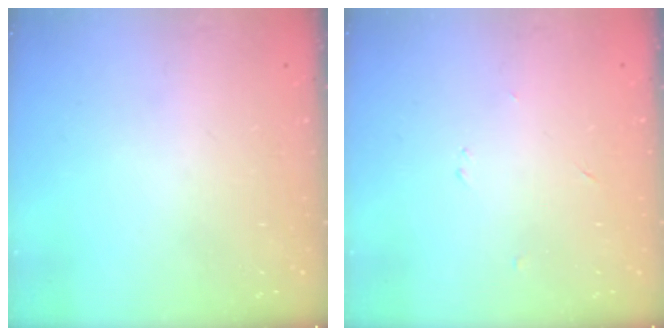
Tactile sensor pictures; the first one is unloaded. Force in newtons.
{"total": 2.3, "press": 2.3, "slide": 0.3}